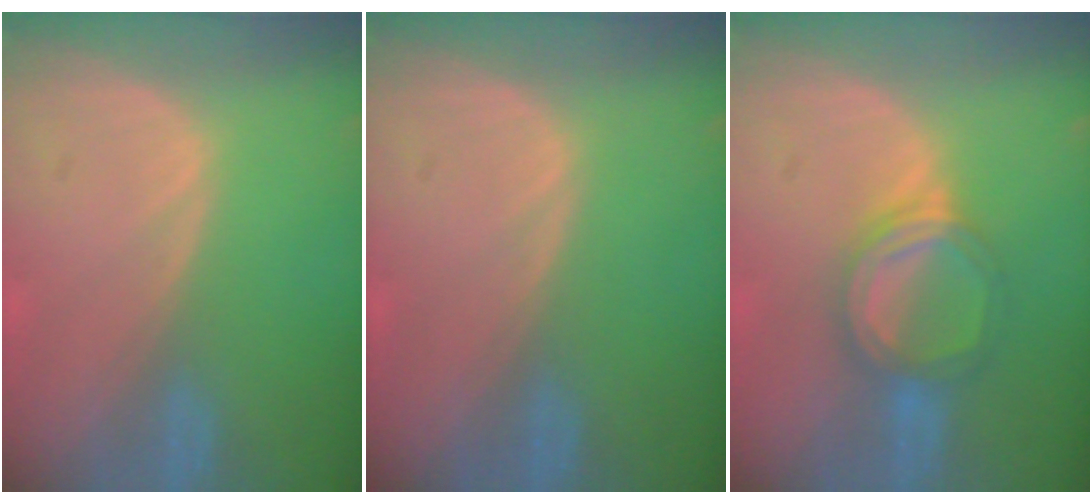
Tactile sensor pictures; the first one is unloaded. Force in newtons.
{"total": 0.0}
{"total": 5.7, "press": 5.4, "slide": 1.5}